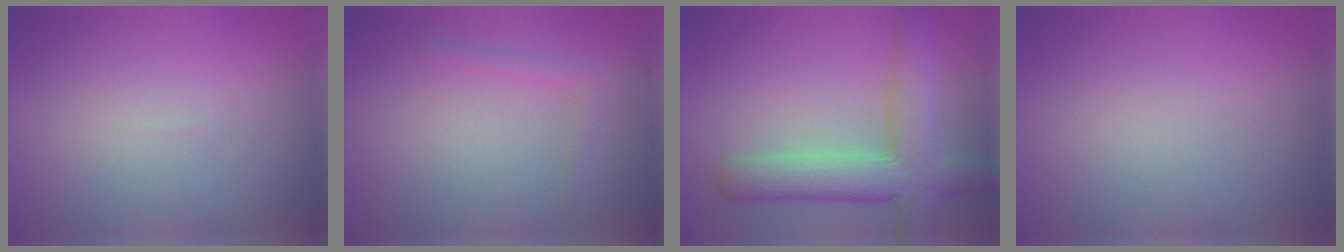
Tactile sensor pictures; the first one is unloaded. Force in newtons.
{"total": 1.3, "press": 1.3, "slide": 0.1}
{"total": 7.0, "press": 7.0, "slide": 0.4}
{"total": 0.0}